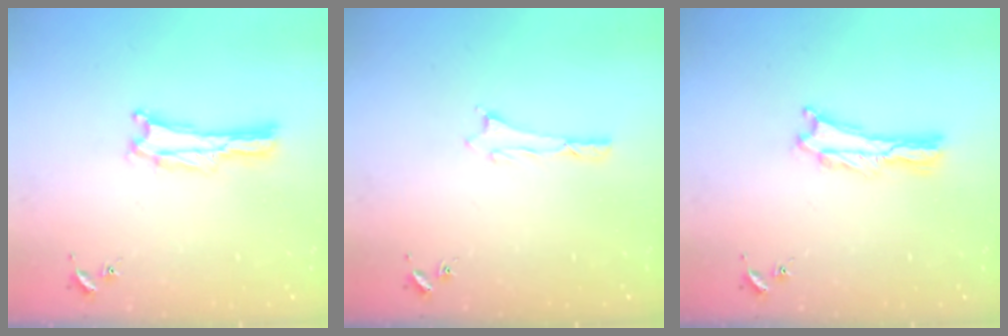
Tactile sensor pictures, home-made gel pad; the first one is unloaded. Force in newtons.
{"total": 0.6, "press": 0.5, "slide": 0.2}
{"total": 1.2, "press": 1.1, "slide": 0.3}